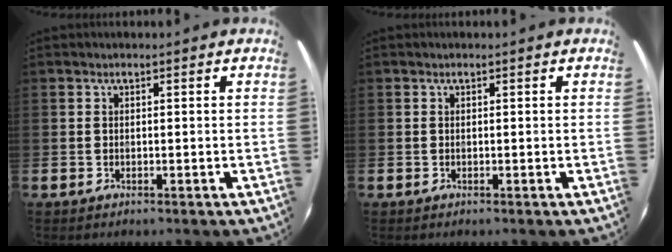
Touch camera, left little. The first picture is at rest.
{"total": 0.0}